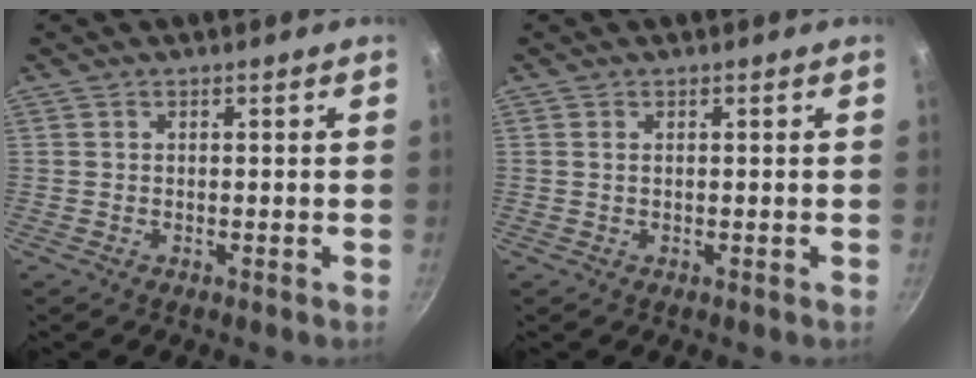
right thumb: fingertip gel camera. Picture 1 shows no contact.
{"total": 0.6, "force": [0.2, 0.3, 0.4], "torque": [-0.009, 0.001, 0.003]}